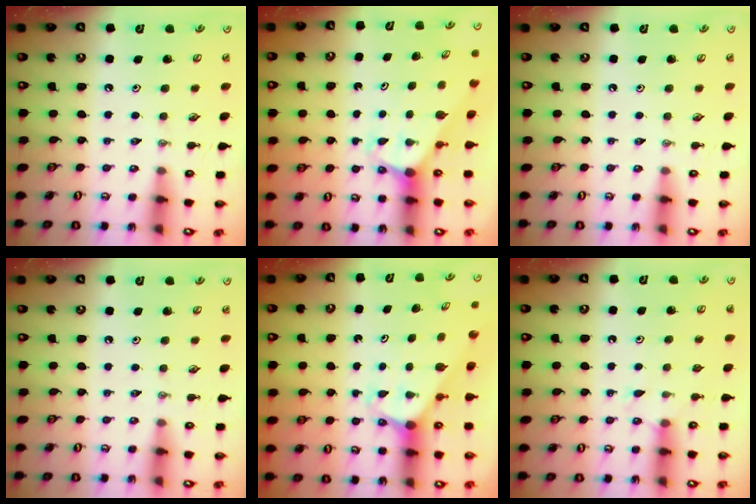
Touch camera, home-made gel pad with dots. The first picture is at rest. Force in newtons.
{"total": 2.9, "press": 2.9, "slide": 0.0}
{"total": 0.0}
{"total": 0.0}
{"total": 2.0, "press": 2.0, "slide": 0.1}
{"total": 5.5, "press": 5.5, "slide": 0.7}